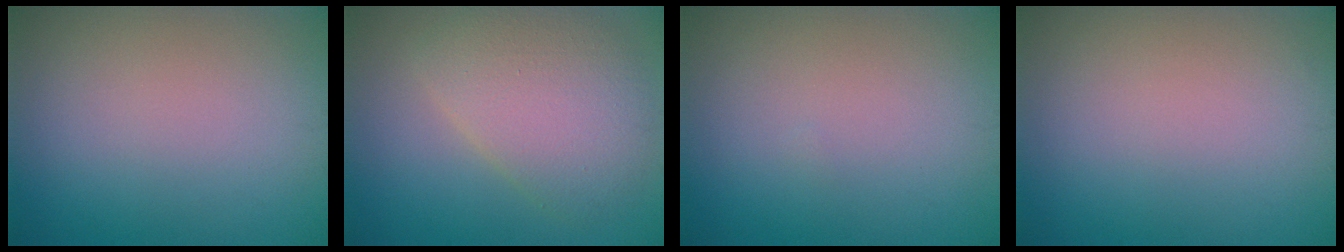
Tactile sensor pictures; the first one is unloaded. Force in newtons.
{"total": 5.7, "press": 5.7, "slide": 0.3}
{"total": 0.0}
{"total": 0.0}